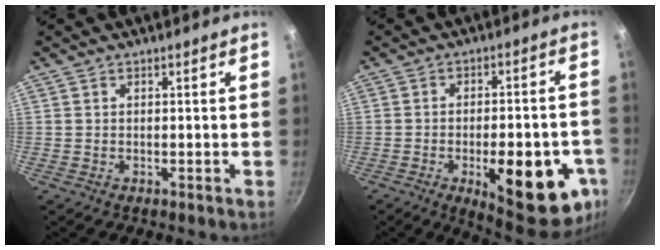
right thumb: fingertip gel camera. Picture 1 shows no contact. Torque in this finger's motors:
{"motor_torque": [0.01, 0.45, 0.72, -0.23, 0.03]}